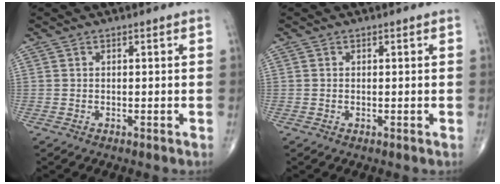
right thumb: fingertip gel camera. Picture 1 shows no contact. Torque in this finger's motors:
{"motor_torque": [0.03, 0.14, 0.01, 0.10, -0.04]}